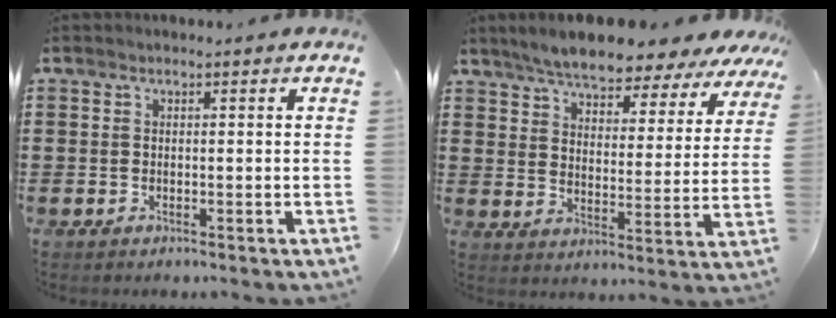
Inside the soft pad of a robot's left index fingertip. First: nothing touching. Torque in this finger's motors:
{"motor_torque": [2.14, 0.00, 1.05, 0.13]}